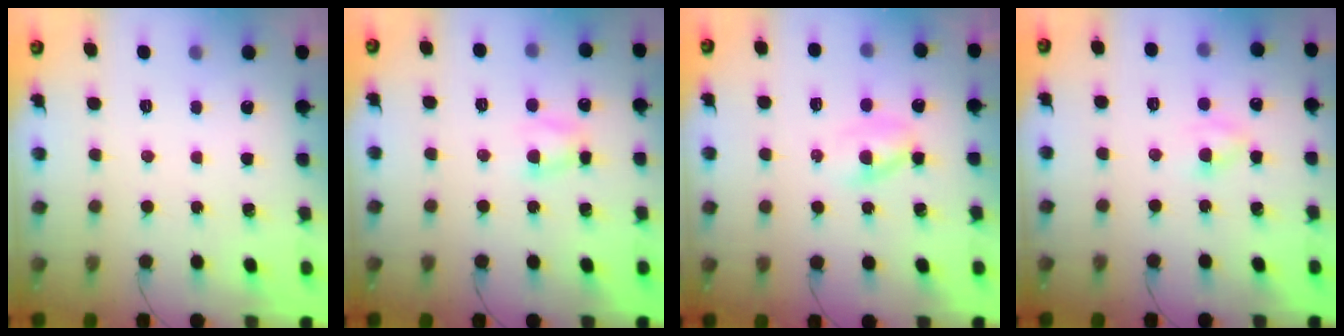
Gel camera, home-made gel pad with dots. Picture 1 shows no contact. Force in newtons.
{"total": 4.3, "press": 4.1, "slide": 1.3}
{"total": 2.9, "press": 2.7, "slide": 1.1}
{"total": 2.6, "press": 2.3, "slide": 1.1}